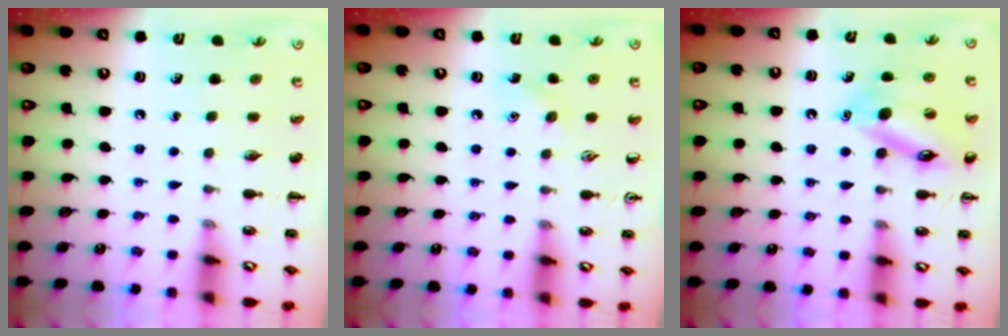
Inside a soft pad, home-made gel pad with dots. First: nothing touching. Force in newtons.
{"total": 4.4, "press": 4.2, "slide": 1.4}
{"total": 13.8, "press": 13.8, "slide": 1.5}